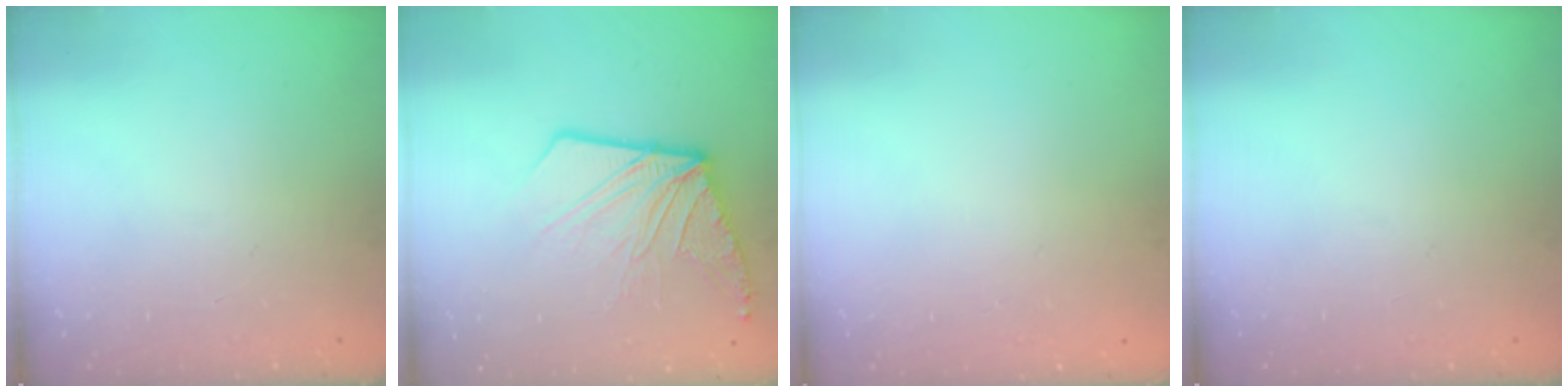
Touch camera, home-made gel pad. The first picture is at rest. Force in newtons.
{"total": 14.4, "press": 14.4, "slide": 1.5}
{"total": 0.0}
{"total": 0.0}